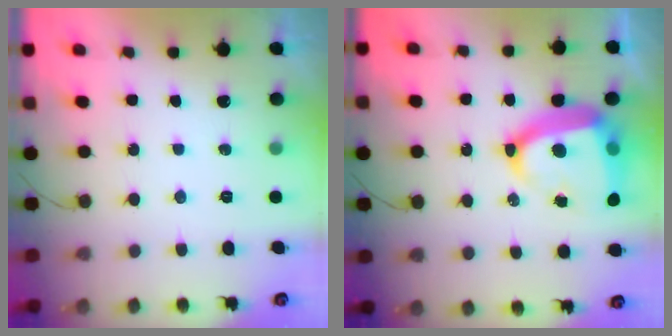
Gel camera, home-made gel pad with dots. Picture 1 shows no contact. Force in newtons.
{"total": 17.2, "press": 17.0, "slide": 2.2}